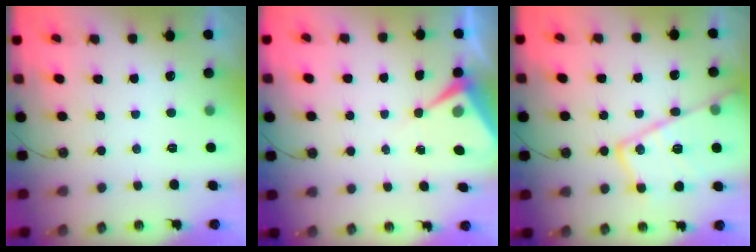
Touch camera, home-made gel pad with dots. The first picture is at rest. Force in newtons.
{"total": 6.3, "press": 6.3, "slide": 0.7}
{"total": 22.4, "press": 22.3, "slide": 2.3}